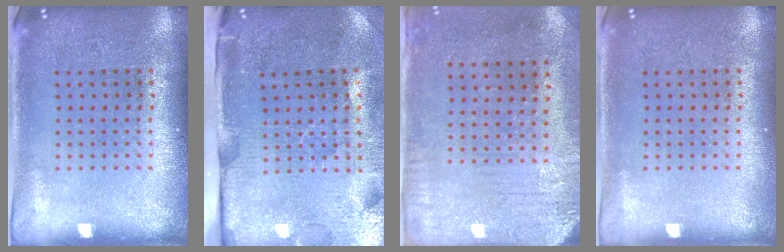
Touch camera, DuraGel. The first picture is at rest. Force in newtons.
{"total": 4.5, "press": 3.7, "slide": 2.7}
{"total": 3.2, "press": 2.5, "slide": 2.0}
{"total": 0.0}